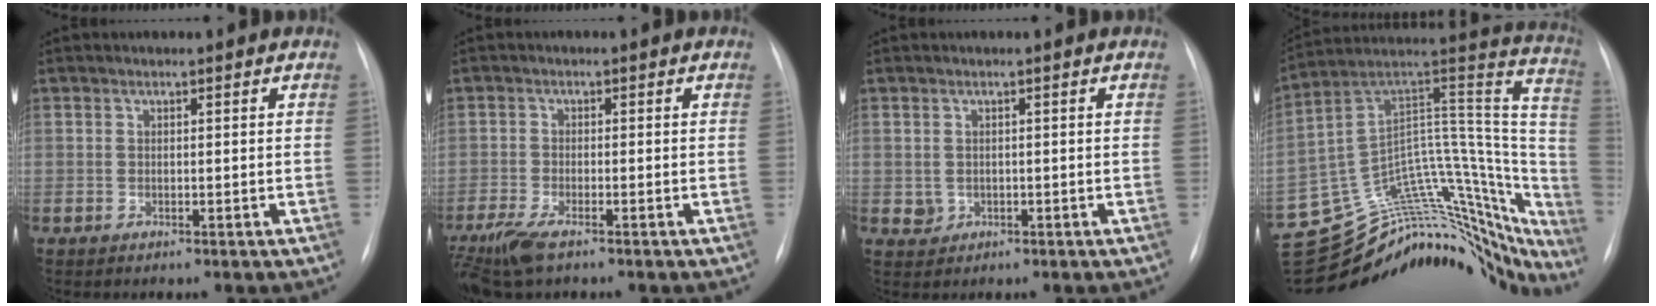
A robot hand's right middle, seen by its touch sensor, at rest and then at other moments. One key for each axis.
{"total": 6.9, "fx": -4.9, "fy": 1.7, "fz": 4.6, "tx": -0.098, "ty": -0.020, "tz": -0.087}
{"total": 1.7, "fx": -0.1, "fy": 1.6, "fz": 0.5, "tx": -0.008, "ty": 0.002, "tz": 0.003}
{"total": 15.6, "fx": -15.0, "fy": 3.8, "fz": 2.0, "tx": -0.011, "ty": 0.084, "tz": -0.230}